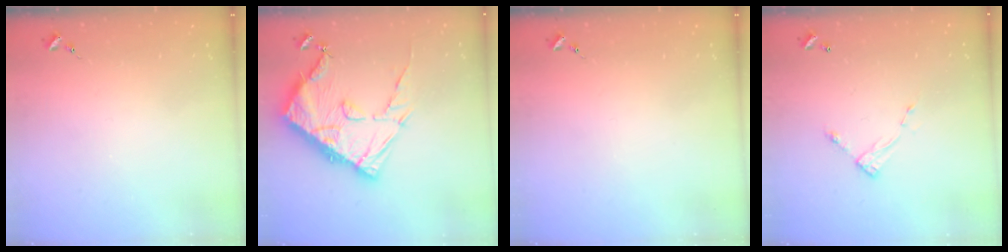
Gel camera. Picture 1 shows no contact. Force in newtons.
{"total": 19.1, "press": 19.0, "slide": 1.6}
{"total": 0.0}
{"total": 6.6, "press": 6.6, "slide": 0.5}